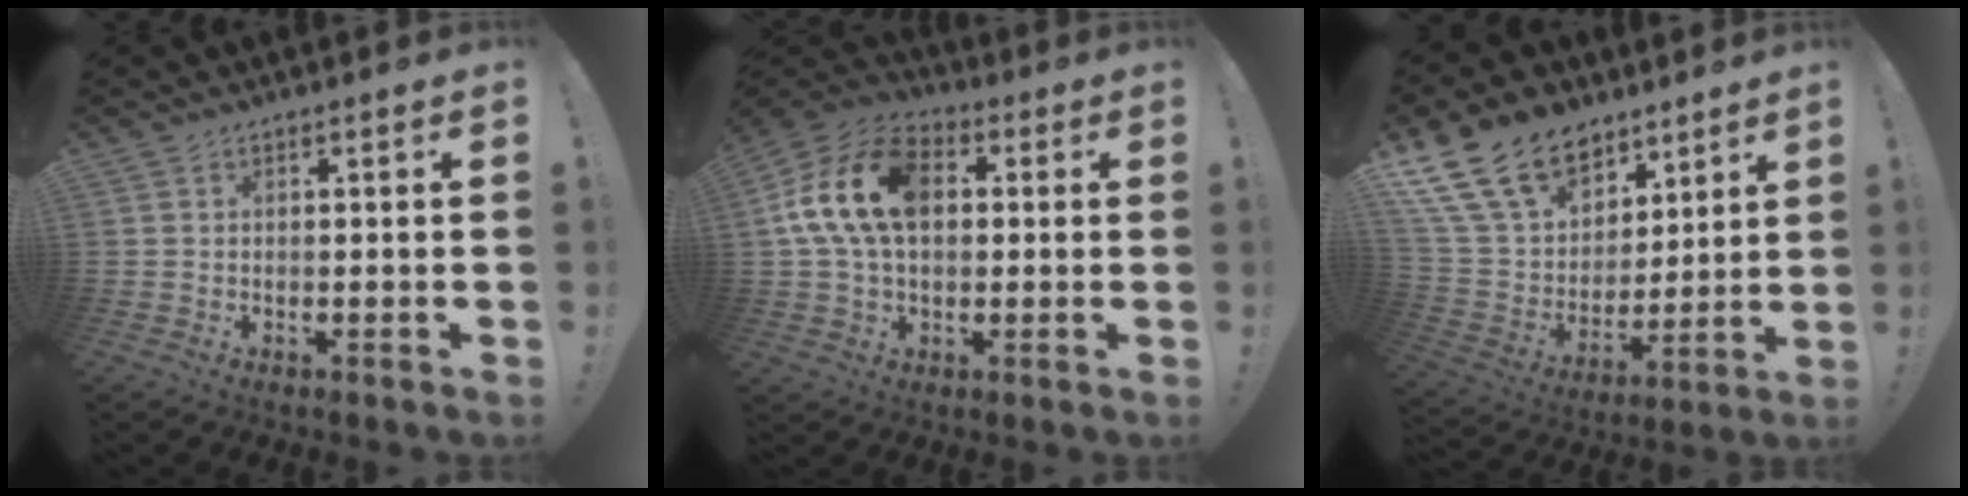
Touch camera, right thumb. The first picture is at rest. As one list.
[{"total": 17.6, "force": [3.1, 11.8, 12.7], "torque": [-0.233, 0.015, 0.057]}, {"total": 20.1, "force": [13.0, 12.8, 8.3], "torque": [-0.150, -0.075, 0.265]}]